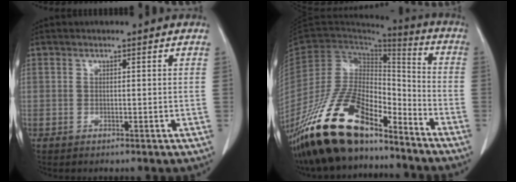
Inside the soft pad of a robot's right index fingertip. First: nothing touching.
{"total": 19.8, "force": [-15.1, 6.8, 10.8], "torque": [-0.213, 0.008, -0.278]}